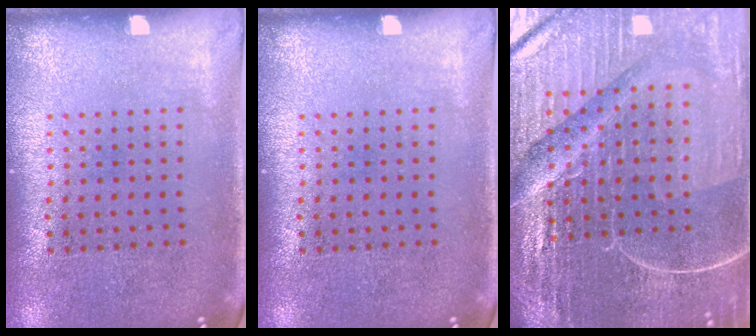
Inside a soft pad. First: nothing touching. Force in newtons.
{"total": 0.0}
{"total": 6.4, "press": 5.7, "slide": 2.9}